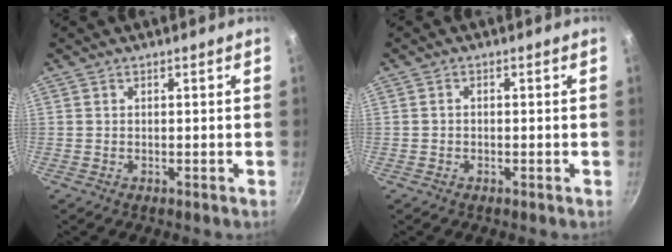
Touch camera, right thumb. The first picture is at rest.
{"total": 0.8, "force": [-0.3, 0.5, 0.4], "torque": [-0.010, 0.006, -0.006]}